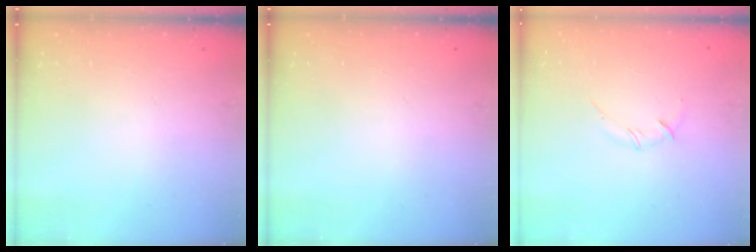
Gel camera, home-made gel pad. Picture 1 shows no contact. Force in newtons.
{"total": 0.0}
{"total": 3.0, "press": 2.9, "slide": 0.8}